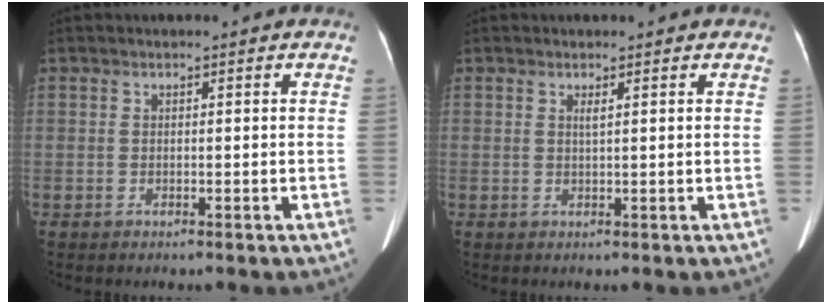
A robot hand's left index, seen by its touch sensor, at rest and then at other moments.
{"total": 1.0, "force": [0.6, 0.0, 0.8], "torque": [-0.017, 0.003, 0.011]}